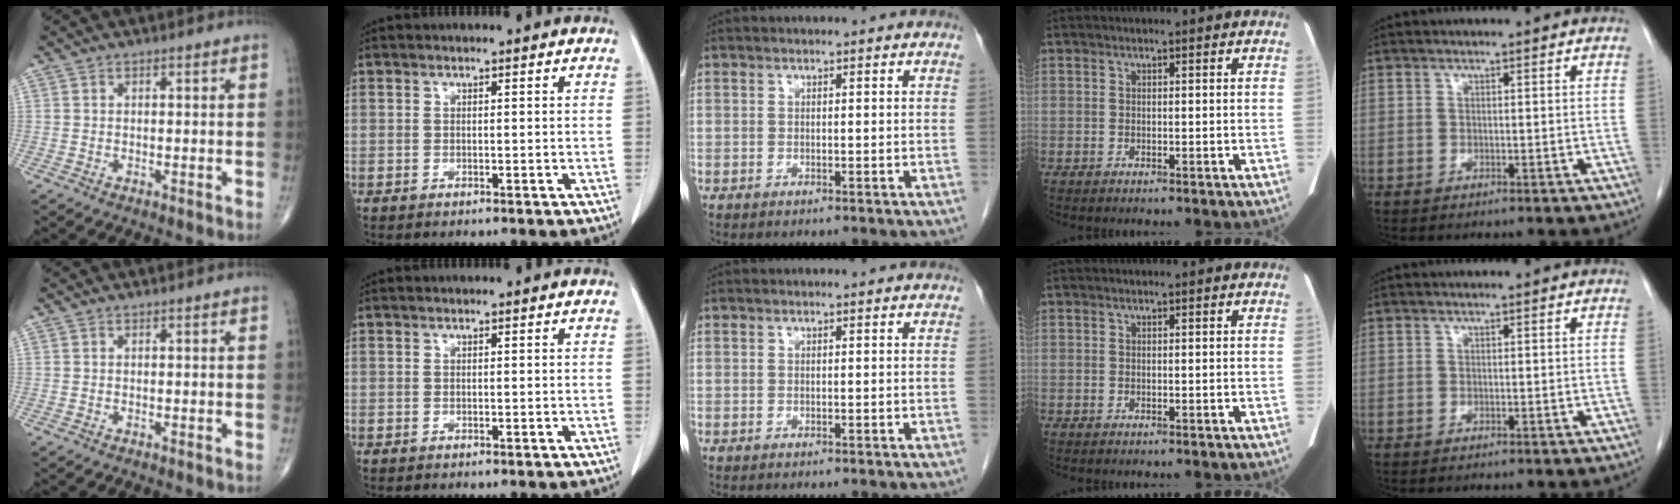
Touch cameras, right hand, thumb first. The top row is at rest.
{}